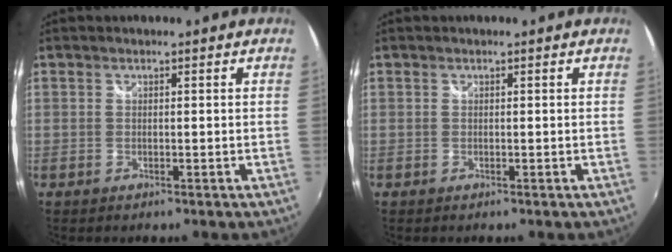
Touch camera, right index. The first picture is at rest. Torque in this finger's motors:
{"motor_torque": [0.37, 0.33, 0.03, 0.01]}